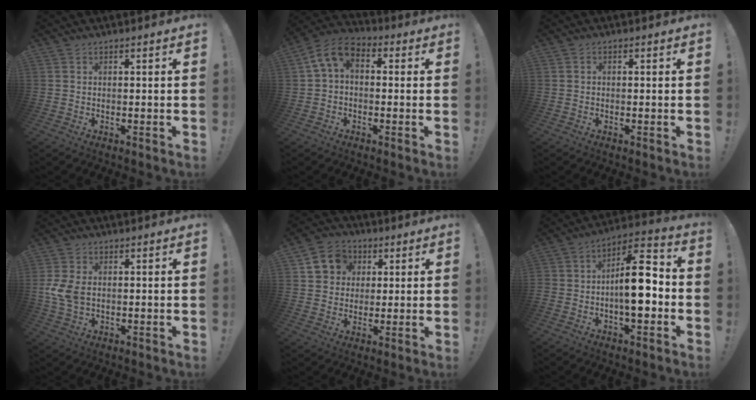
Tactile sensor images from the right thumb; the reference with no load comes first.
{"total": 7.6, "force": [1.4, 5.0, 5.5], "torque": [-0.114, 0.005, 0.031]}
{"total": 0.6, "force": [-0.4, 0.3, 0.4], "torque": [-0.009, 0.003, -0.007]}
{"total": 6.4, "force": [0.3, 4.2, 4.8], "torque": [-0.110, -0.005, 0.003]}
{"total": 9.7, "force": [2.9, 8.7, 3.2], "torque": [-0.044, -0.002, 0.060]}
{"total": 14.9, "force": [-2.9, 7.4, 12.6], "torque": [-0.189, 0.030, -0.046]}